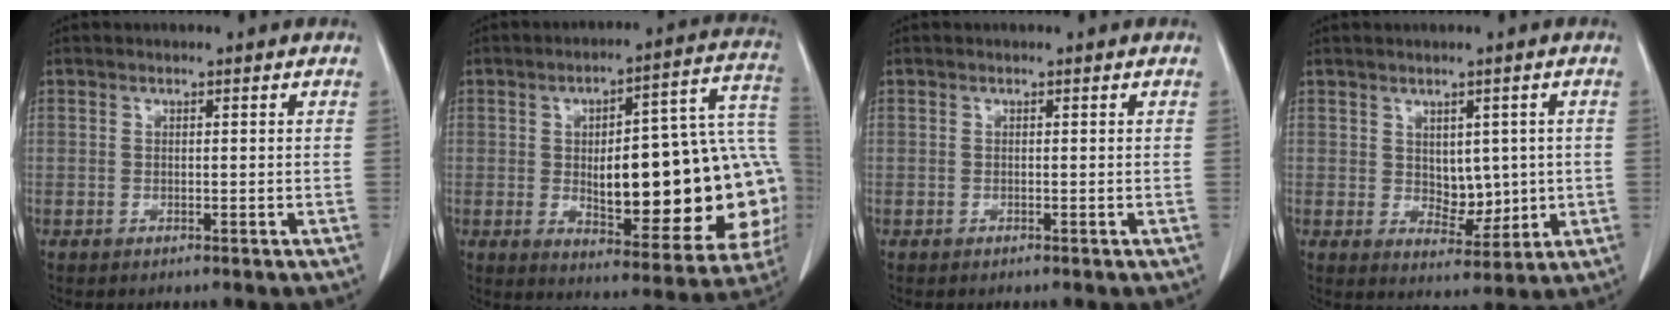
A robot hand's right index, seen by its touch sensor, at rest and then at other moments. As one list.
[{"total": 26.7, "force": [-2.4, 8.1, 25.3], "torque": [-0.254, 0.036, -0.009]}, {"total": 0.0}, {"total": 5.6, "force": [0.5, 3.4, 4.4], "torque": [-0.061, -0.004, 0.023]}]